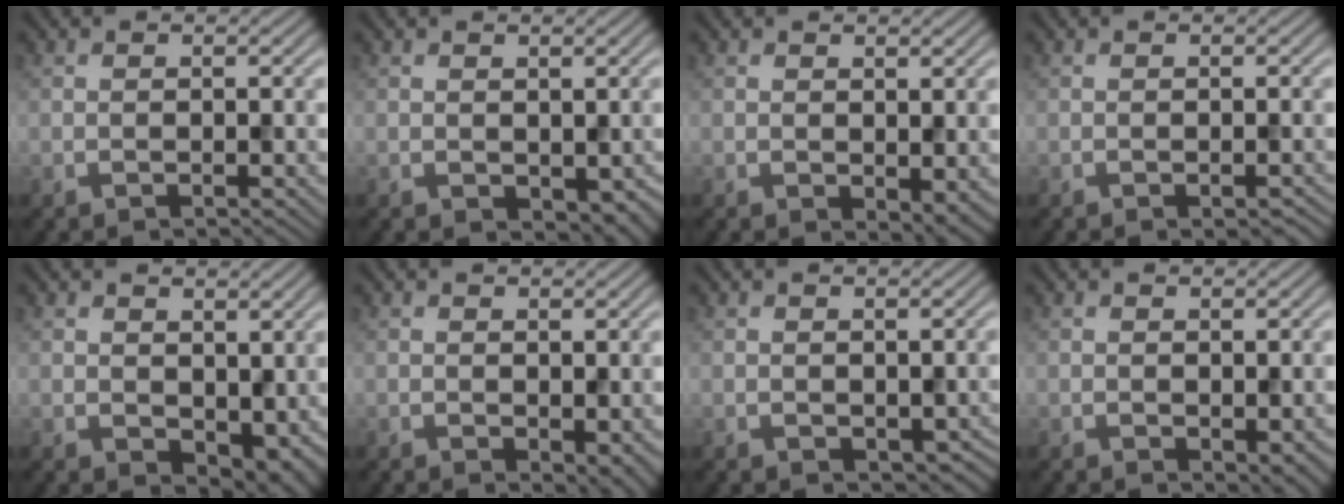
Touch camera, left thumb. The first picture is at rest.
{"total": 2.1, "force": [0.1, 1.4, 1.6], "torque": [-0.028, -0.010, 0.011]}
{"total": 2.5, "force": [-0.1, 1.4, 2.1], "torque": [-0.032, -0.007, 0.002]}
{"total": 1.3, "force": [-0.8, 0.2, 1.0], "torque": [-0.013, -0.002, -0.010]}
{"total": 4.8, "force": [1.1, 3.2, 3.4], "torque": [-0.062, -0.018, 0.028]}
{"total": 2.8, "force": [-0.4, 1.6, 2.3], "torque": [-0.033, -0.009, -0.001]}
{"total": 1.3, "force": [0.2, 1.0, 0.9], "torque": [-0.019, -0.009, 0.010]}
{"total": 1.9, "force": [-0.3, 1.0, 1.6], "torque": [-0.023, -0.008, 0.000]}